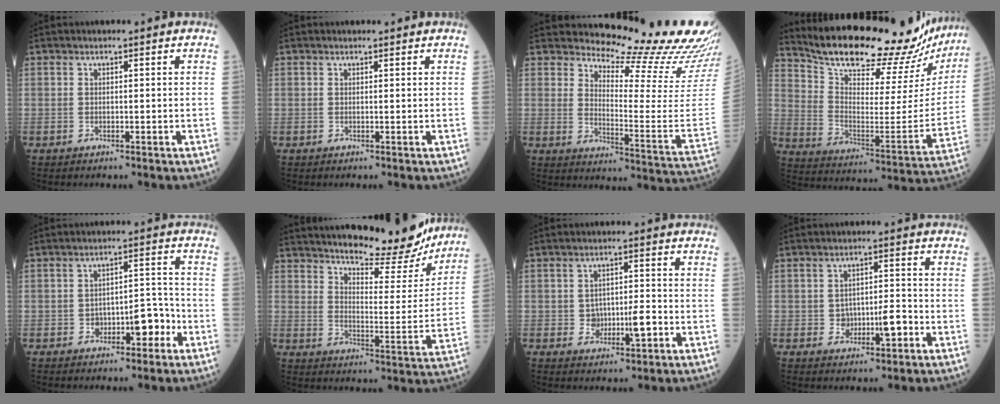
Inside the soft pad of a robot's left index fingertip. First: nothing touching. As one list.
[{"total": 0.9, "force": [0.9, 0.2, 0.0], "torque": [-0.004, 0.004, 0.011]}, {"total": 20.4, "force": [19.5, 0.8, 5.8], "torque": [-0.085, -0.130, 0.227]}, {"total": 28.0, "force": [25.8, 5.3, 9.4], "torque": [-0.156, -0.078, 0.350]}, {"total": 5.4, "force": [-2.5, 2.5, 4.1], "torque": [-0.050, 0.025, -0.034]}, {"total": 18.6, "force": [16.9, 3.2, 7.0], "torque": [-0.090, -0.030, 0.222]}, {"total": 4.5, "force": [-1.3, 2.2, 3.7], "torque": [-0.051, 0.010, -0.013]}, {"total": 4.5, "force": [-1.5, 2.2, 3.7], "torque": [-0.048, 0.011, -0.018]}]